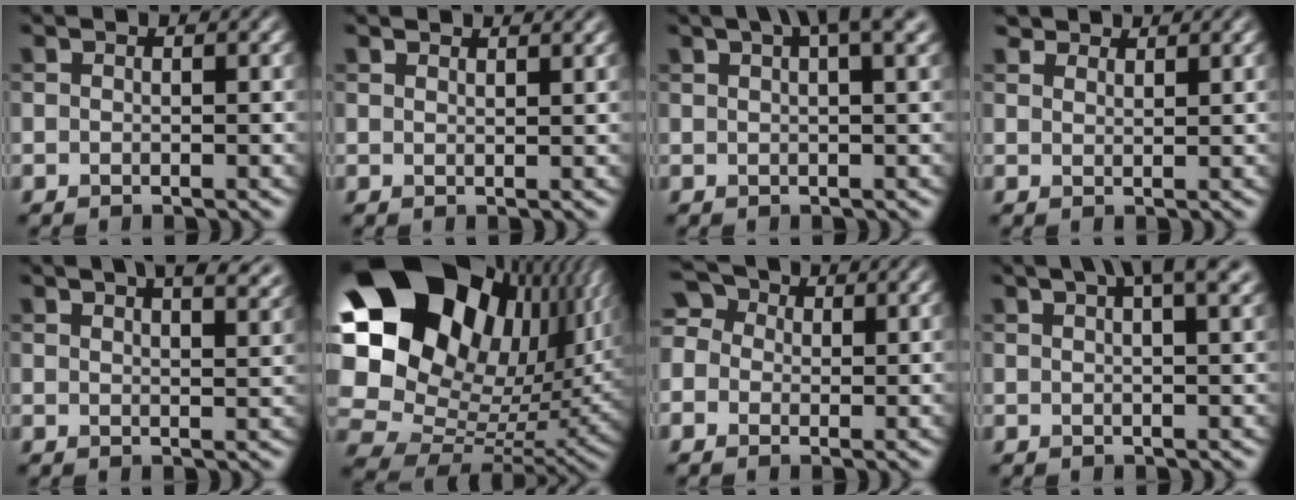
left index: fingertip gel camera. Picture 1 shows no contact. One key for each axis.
{"total": 1.7, "fx": 1.6, "fy": 0.1, "fz": 0.4, "tx": -0.003, "ty": 0.002, "tz": 0.021}
{"total": 4.5, "fx": 2.7, "fy": 0.8, "fz": 3.5, "tx": -0.041, "ty": 0.014, "tz": 0.041}
{"total": 2.6, "fx": 2.4, "fy": 0.9, "fz": 0.5, "tx": -0.009, "ty": -0.007, "tz": 0.046}
{"total": 7.8, "fx": 5.2, "fy": 3.3, "fz": 4.8, "tx": -0.028, "ty": 0.028, "tz": 0.046}
{"total": 21.7, "fx": 8.3, "fy": 15.2, "fz": 13.0, "tx": -0.273, "ty": 0.032, "tz": 0.160}
{"total": 4.9, "fx": 1.1, "fy": 4.1, "fz": 2.5, "tx": -0.051, "ty": 0.031, "tz": -0.010}
{"total": 5.7, "fx": 3.5, "fy": 1.5, "fz": 4.2, "tx": -0.042, "ty": 0.020, "tz": 0.042}